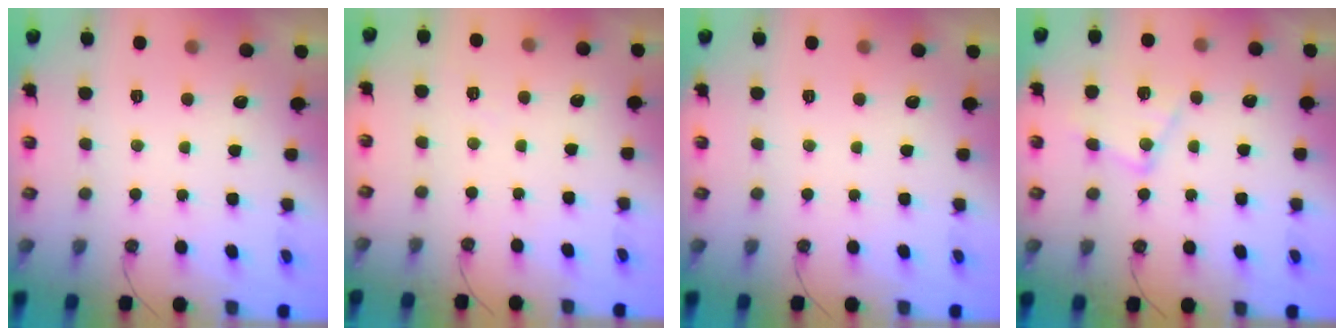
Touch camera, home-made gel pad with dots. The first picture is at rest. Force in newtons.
{"total": 3.5, "press": 3.5, "slide": 0.5}
{"total": 0.0}
{"total": 12.7, "press": 12.6, "slide": 0.9}